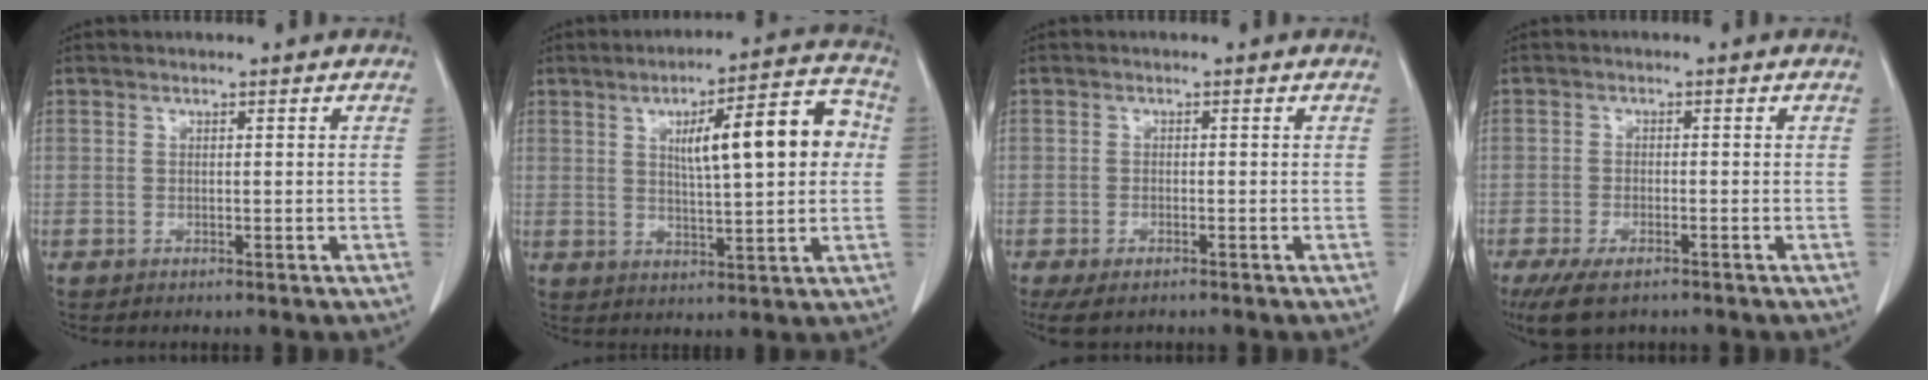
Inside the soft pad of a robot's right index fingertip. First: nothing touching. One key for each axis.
{"total": 12.9, "fx": 2.4, "fy": 2.2, "fz": 12.5, "tx": -0.178, "ty": 0.028, "tz": 0.036}
{"total": 4.6, "fx": -3.3, "fy": 1.8, "fz": 2.6, "tx": -0.047, "ty": -0.011, "tz": -0.052}
{"total": 6.3, "fx": -4.5, "fy": 2.2, "fz": 3.9, "tx": -0.071, "ty": -0.012, "tz": -0.074}